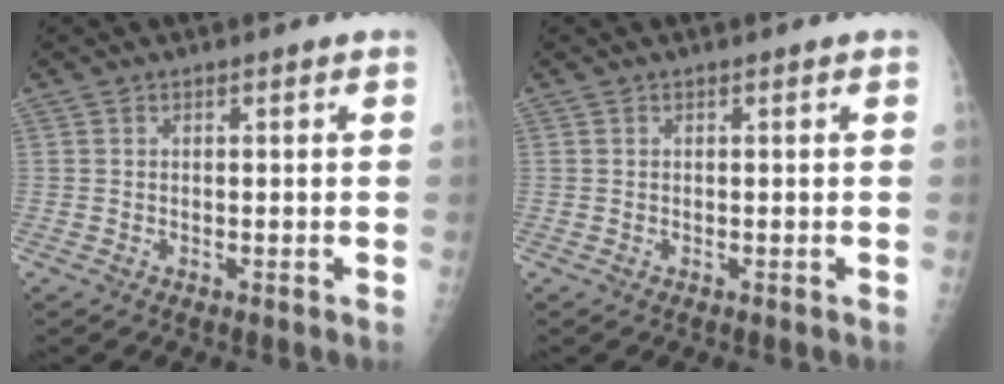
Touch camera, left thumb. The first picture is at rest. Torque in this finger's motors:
{"motor_torque": [0.05, 0.05, -0.04, -0.03, 0.00]}